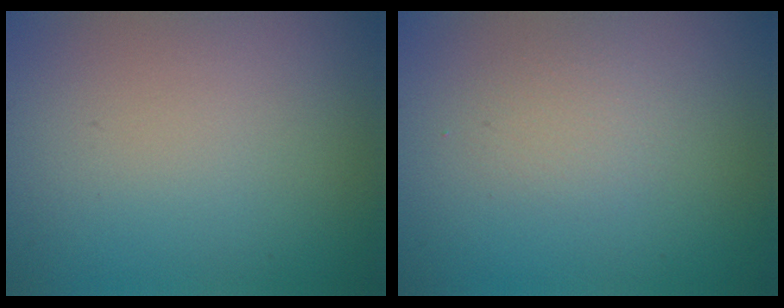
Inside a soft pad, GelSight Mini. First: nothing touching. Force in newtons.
{"total": 1.3, "press": 1.3, "slide": 0.0}